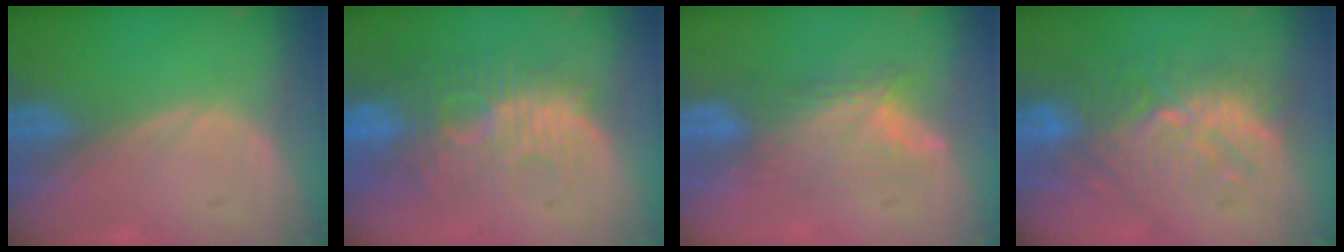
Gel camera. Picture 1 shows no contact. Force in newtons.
{"total": 10.8, "press": 9.5, "slide": 5.2}
{"total": 7.0, "press": 6.7, "slide": 1.9}
{"total": 9.1, "press": 9.0, "slide": 1.6}